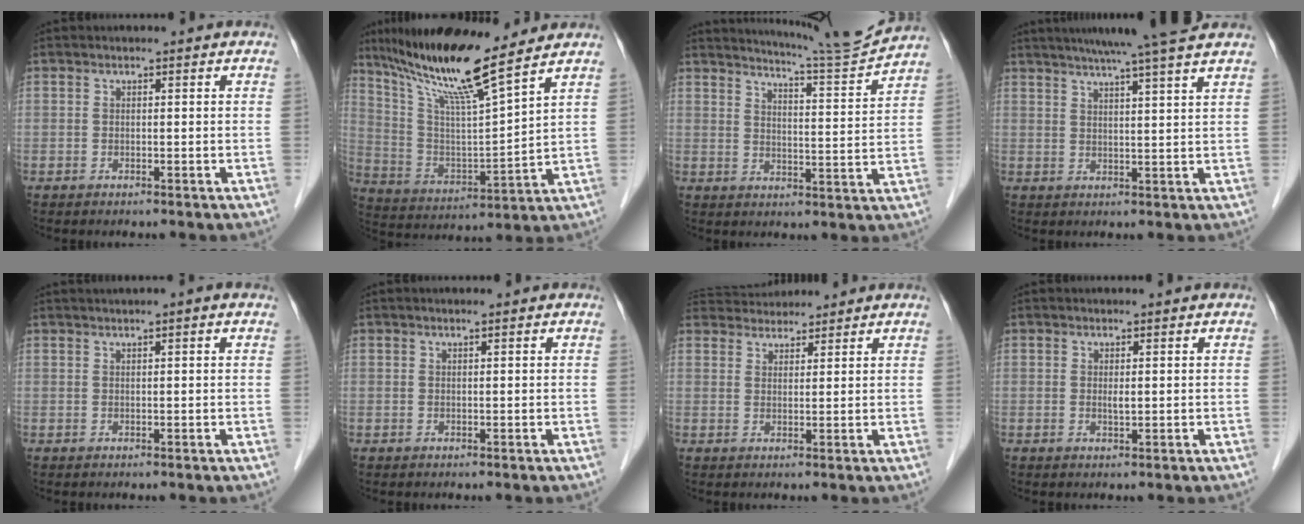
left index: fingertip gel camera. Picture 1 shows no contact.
{"total": 15.5, "force": [12.3, -0.5, 9.4], "torque": [-0.175, 0.001, 0.229]}
{"total": 10.7, "force": [10.3, -2.3, 2.0], "torque": [-0.042, -0.034, 0.154]}
{"total": 12.2, "force": [10.1, -1.0, 6.7], "torque": [-0.102, 0.019, 0.131]}
{"total": 2.6, "force": [1.8, -0.3, 1.8], "torque": [-0.028, 0.020, 0.034]}
{"total": 0.6, "force": [0.6, -0.1, 0.3], "torque": [-0.003, 0.004, 0.013]}
{"total": 6.6, "force": [6.4, 1.4, 0.9], "torque": [-0.012, 0.034, 0.106]}
{"total": 1.0, "force": [0.5, 0.2, 0.9], "torque": [-0.015, 0.001, 0.011]}